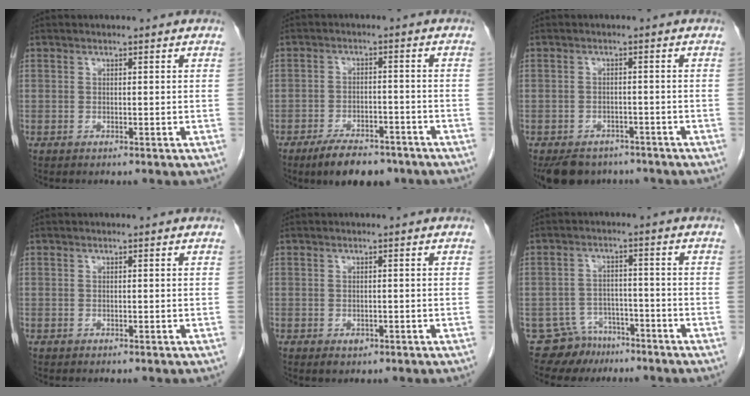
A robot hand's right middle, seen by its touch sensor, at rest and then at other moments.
{"total": 8.2, "force": [-6.3, 3.1, 4.4], "torque": [-0.074, -0.004, -0.099]}
{"total": 7.6, "force": [-6.1, 4.1, 2.0], "torque": [-0.032, -0.008, -0.084]}
{"total": 0.0}
{"total": 1.2, "force": [-0.6, 0.8, 0.7], "torque": [-0.009, 0.001, -0.002]}
{"total": 6.1, "force": [-4.7, 3.8, -0.5], "torque": [0.008, 0.012, -0.078]}